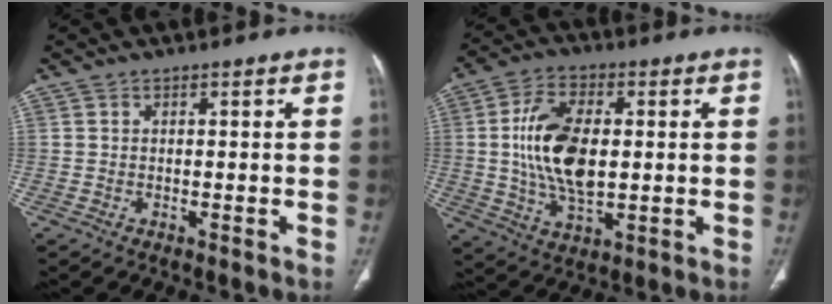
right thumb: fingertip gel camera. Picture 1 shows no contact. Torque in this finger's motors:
{"motor_torque": [2.62, 2.39, 1.31, -0.67, 0.17]}